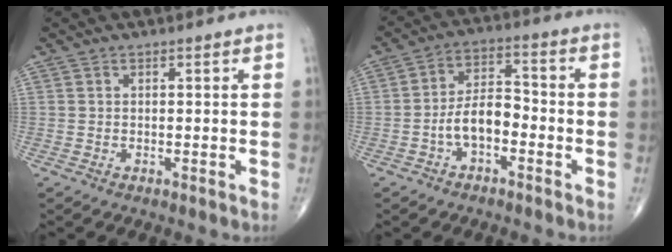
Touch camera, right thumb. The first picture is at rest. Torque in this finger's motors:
{"motor_torque": [0.54, 0.31, 0.77, -0.53, 0.07]}